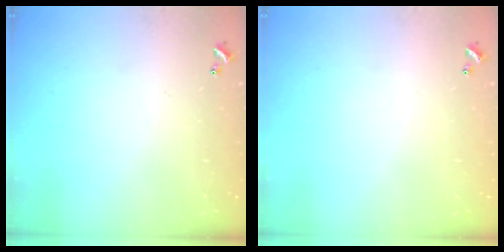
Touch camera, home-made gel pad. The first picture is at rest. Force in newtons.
{"total": 0.0}